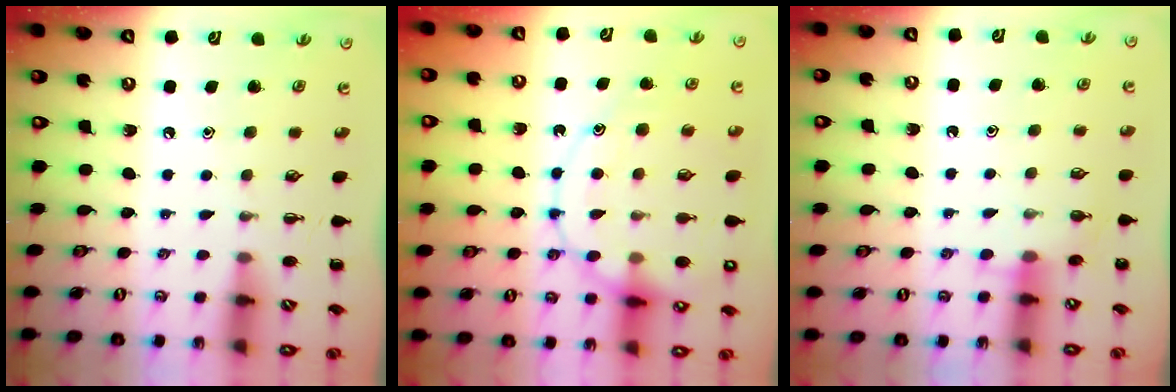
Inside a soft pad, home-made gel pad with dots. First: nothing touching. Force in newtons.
{"total": 16.5, "press": 16.3, "slide": 2.2}
{"total": 6.0, "press": 5.9, "slide": 1.3}